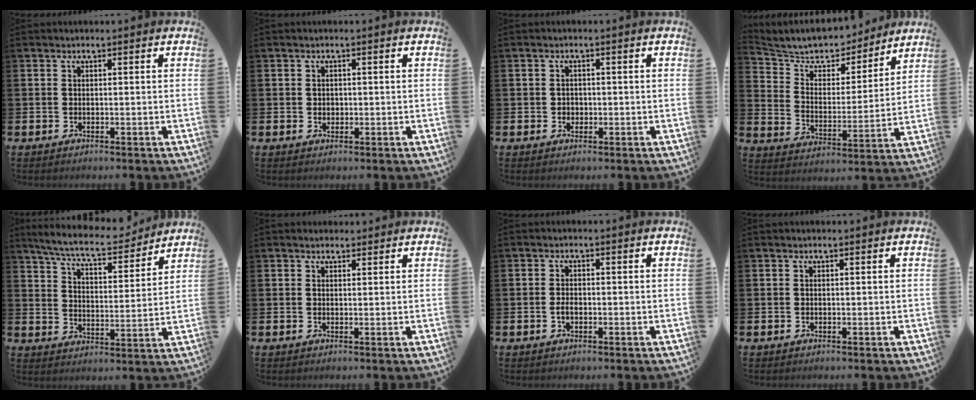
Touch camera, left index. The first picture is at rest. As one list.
[{"total": 1.0, "force": [0.3, 0.9, 0.3], "torque": [0.006, 0.002, 0.001]}, {"total": 1.2, "force": [0.1, 1.2, 0.3], "torque": [0.005, 0.003, -0.004]}, {"total": 7.5, "force": [7.1, 2.3, 1.2], "torque": [-0.066, -0.054, 0.122]}, {"total": 8.4, "force": [7.8, 1.2, 2.9], "torque": [-0.081, -0.047, 0.135]}, {"total": 1.3, "force": [1.1, 0.6, 0.0], "torque": [0.005, 0.003, 0.020]}, {"total": 1.5, "force": [-0.4, 1.0, 1.1], "torque": [-0.016, 0.002, -0.010]}, {"total": 0.0}]